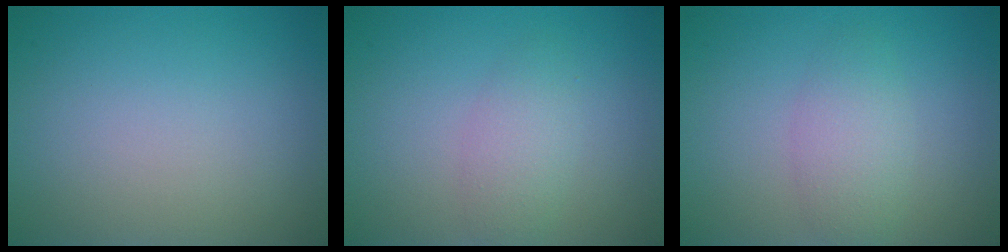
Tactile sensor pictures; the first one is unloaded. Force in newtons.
{"total": 2.2, "press": 2.2, "slide": 0.1}
{"total": 2.7, "press": 2.7, "slide": 0.1}